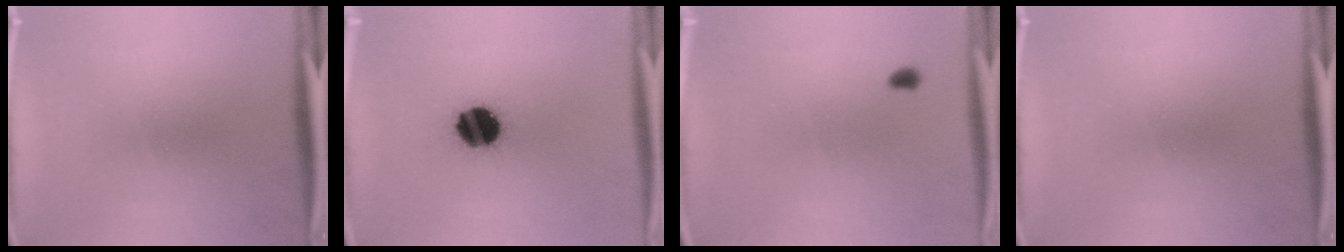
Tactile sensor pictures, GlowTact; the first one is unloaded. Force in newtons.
{"total": 13.4}
{"total": 1.0}
{"total": 0.0}